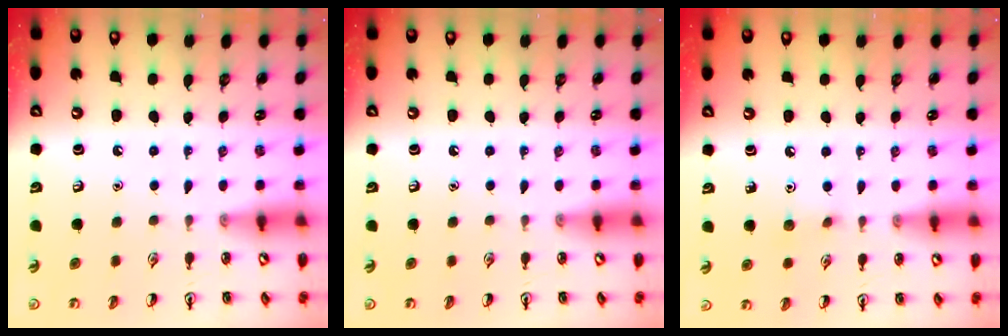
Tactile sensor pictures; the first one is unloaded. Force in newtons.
{"total": 0.0}
{"total": 5.1, "press": 4.9, "slide": 1.6}